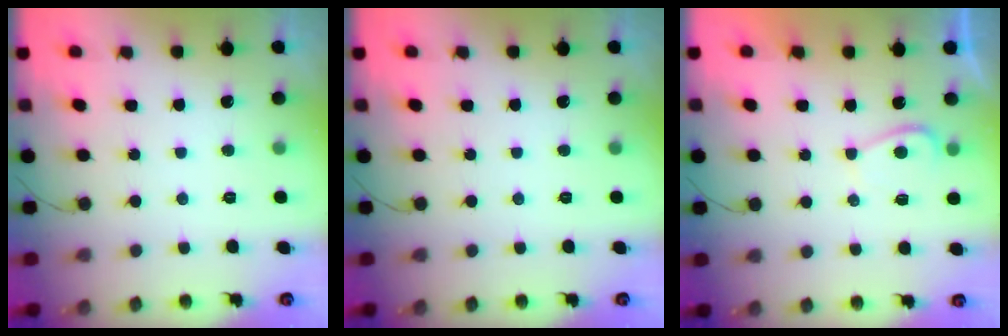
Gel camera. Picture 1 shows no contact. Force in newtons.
{"total": 0.0}
{"total": 2.3, "press": 2.2, "slide": 0.8}